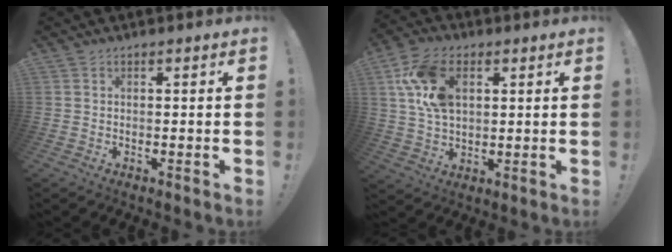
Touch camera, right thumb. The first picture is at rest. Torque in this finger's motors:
{"motor_torque": [1.56, 2.05, 0.68, 0.25, 0.09]}